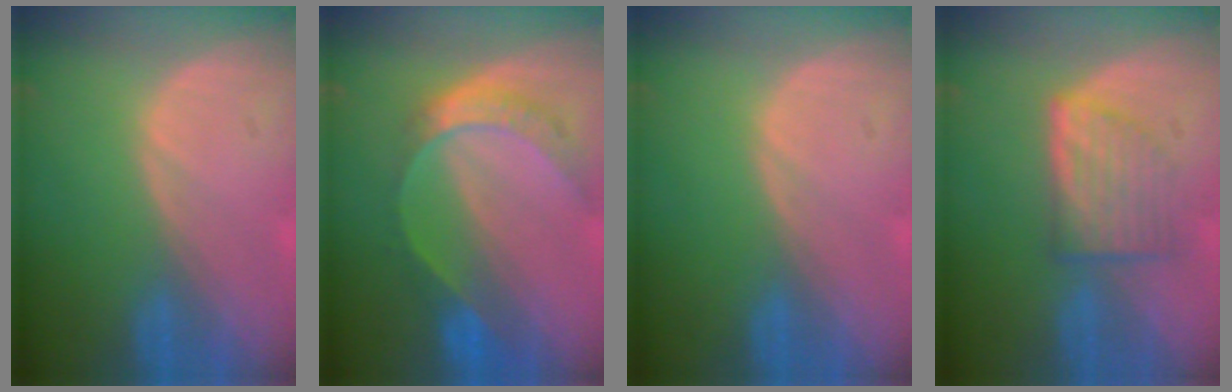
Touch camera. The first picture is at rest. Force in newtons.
{"total": 7.8, "press": 6.4, "slide": 4.4}
{"total": 0.0}
{"total": 6.2, "press": 5.9, "slide": 1.9}